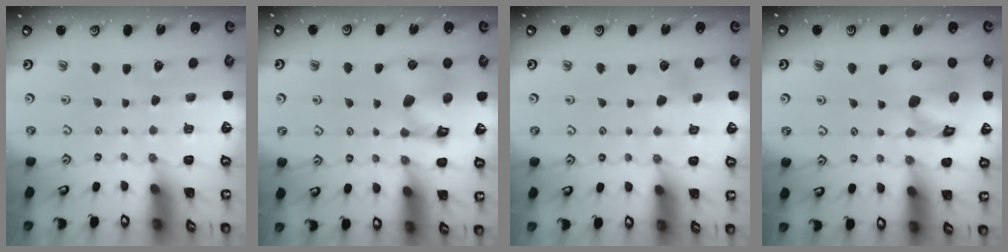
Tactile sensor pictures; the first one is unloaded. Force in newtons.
{"total": 11.2, "press": 11.1, "slide": 1.5}
{"total": 3.5, "press": 3.4, "slide": 0.5}
{"total": 16.5, "press": 16.4, "slide": 2.2}